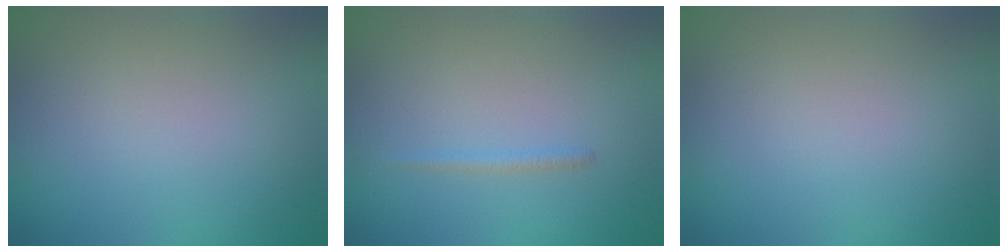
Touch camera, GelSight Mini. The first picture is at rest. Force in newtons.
{"total": 0.8, "press": 0.8, "slide": 0.1}
{"total": 0.0}